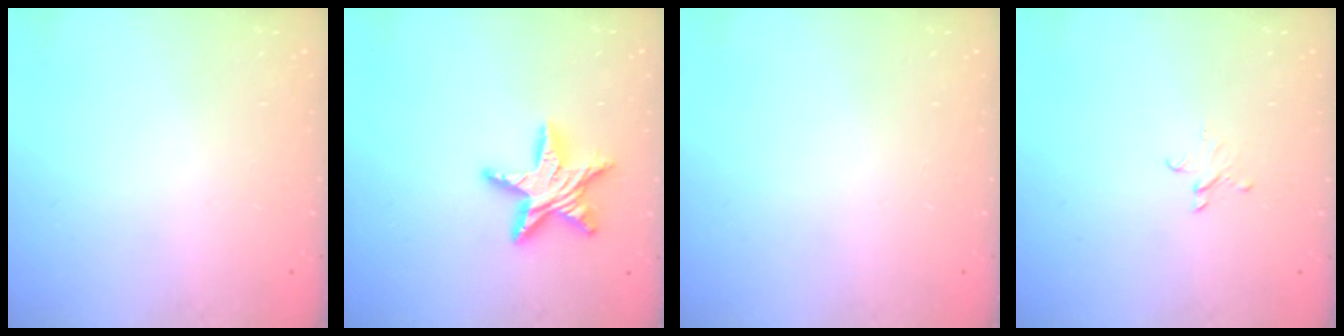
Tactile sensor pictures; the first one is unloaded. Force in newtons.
{"total": 13.2, "press": 13.2, "slide": 1.0}
{"total": 0.0}
{"total": 2.6, "press": 2.6, "slide": 0.2}